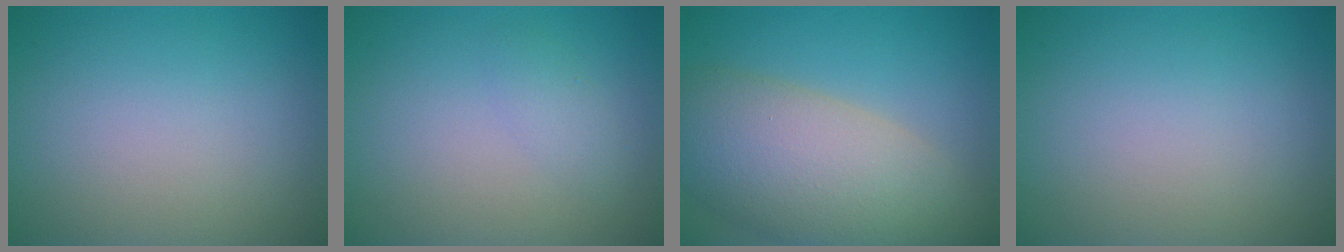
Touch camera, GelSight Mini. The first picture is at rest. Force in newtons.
{"total": 1.3, "press": 1.3, "slide": 0.0}
{"total": 9.9, "press": 9.8, "slide": 1.0}
{"total": 0.0}